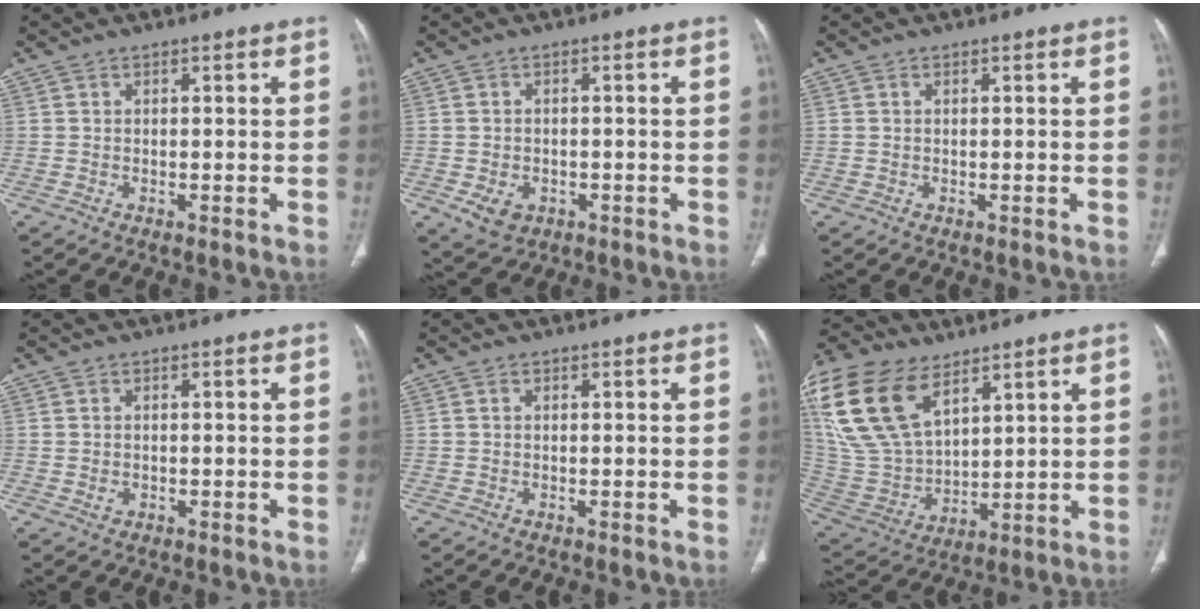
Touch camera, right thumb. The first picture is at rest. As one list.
[{"total": 4.5, "force": [-1.7, 3.4, 2.4], "torque": [-0.039, 0.004, -0.016]}, {"total": 0.0}, {"total": 1.2, "force": [-0.2, 0.9, 0.7], "torque": [-0.016, 0.004, 0.001]}, {"total": 0.0}, {"total": 24.1, "force": [12.4, 13.4, 15.7], "torque": [-0.351, -0.018, 0.249]}]